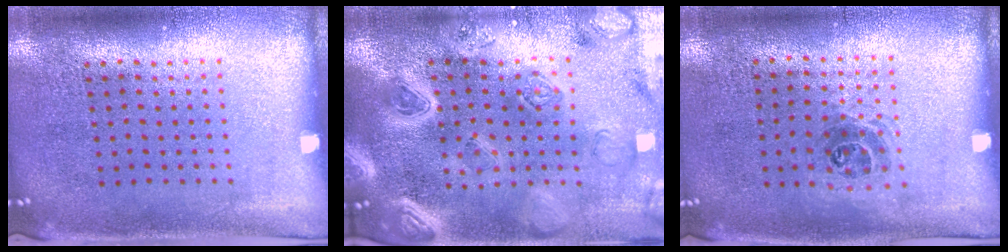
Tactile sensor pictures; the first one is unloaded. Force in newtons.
{"total": 4.5, "press": 4.0, "slide": 2.2}
{"total": 1.0, "press": 0.7, "slide": 0.6}